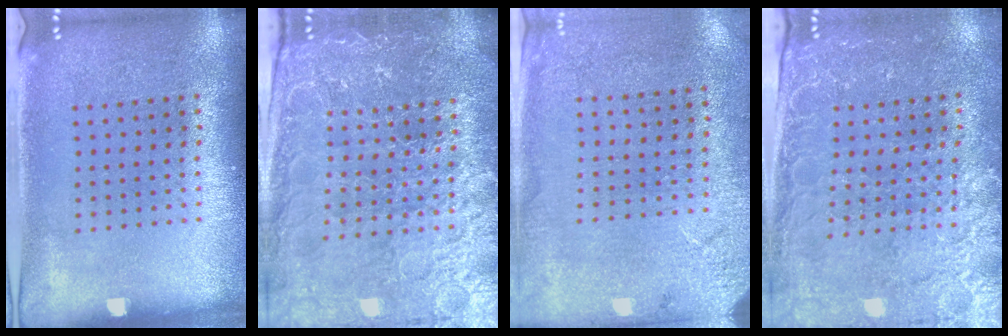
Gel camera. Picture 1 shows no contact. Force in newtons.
{"total": 4.6, "press": 4.3, "slide": 1.4}
{"total": 2.6, "press": 2.4, "slide": 0.9}
{"total": 3.1, "press": 2.9, "slide": 1.0}